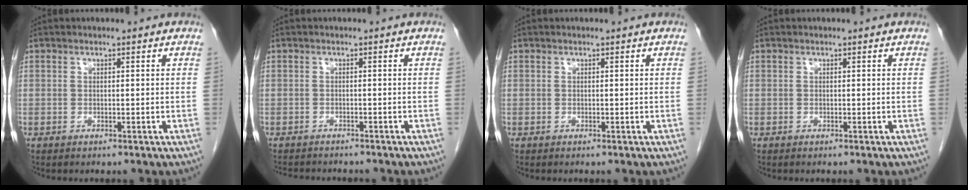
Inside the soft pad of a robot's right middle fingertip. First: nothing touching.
{"total": 6.0, "force": [-5.6, 1.4, 1.8], "torque": [-0.022, -0.003, -0.078]}
{"total": 0.0}
{"total": 0.0}